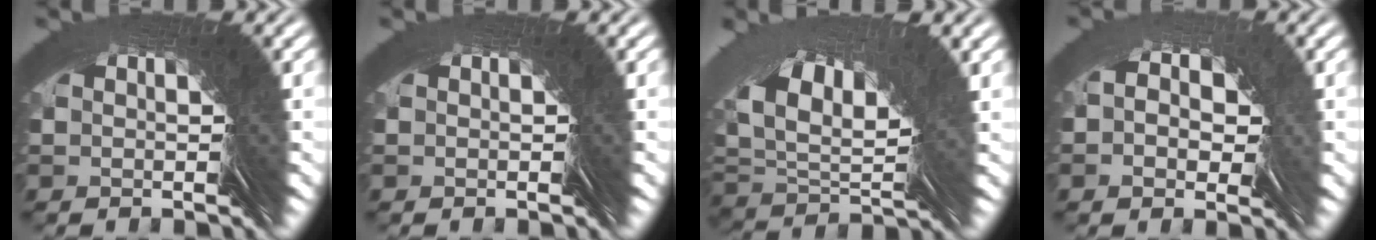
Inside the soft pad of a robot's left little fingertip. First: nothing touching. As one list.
[{"total": 0.0}, {"total": 4.3, "force": [3.0, 1.4, 2.8], "torque": [-0.060, 0.022, 0.042]}, {"total": 2.2, "force": [1.0, 1.9, 0.1], "torque": [0.008, 0.018, 0.005]}]